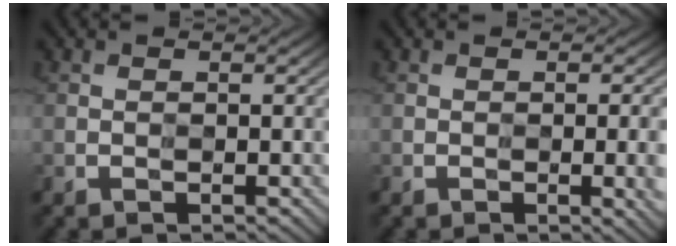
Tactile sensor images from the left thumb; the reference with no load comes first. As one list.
[{"total": 5.8, "force": [-1.8, 1.9, 5.2], "torque": [-0.055, -0.002, -0.009]}]